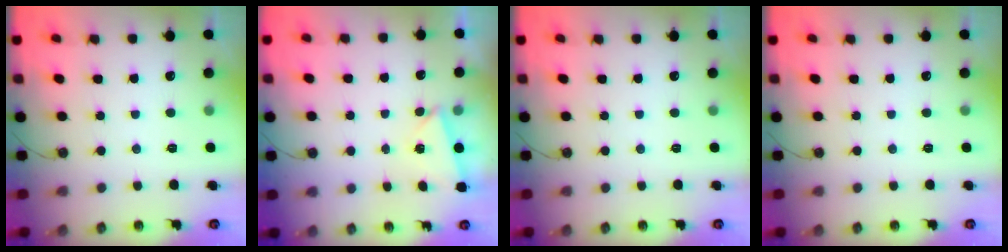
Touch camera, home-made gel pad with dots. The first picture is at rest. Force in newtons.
{"total": 2.8, "press": 1.5, "slide": 2.3}
{"total": 0.0}
{"total": 0.0}